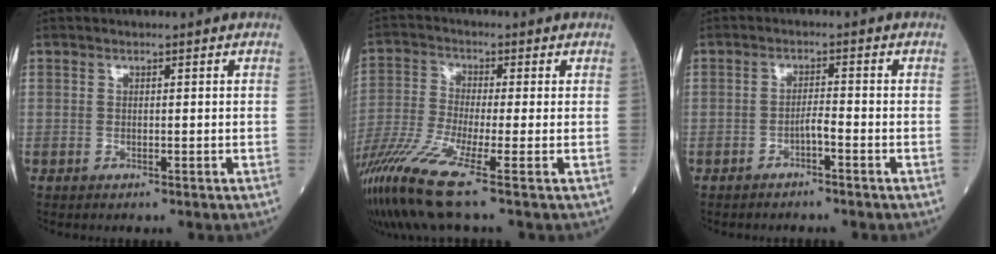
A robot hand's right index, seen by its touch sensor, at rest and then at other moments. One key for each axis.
{"total": 13.0, "fx": -8.2, "fy": -0.4, "fz": 10.0, "tx": -0.210, "ty": -0.040, "tz": -0.158}
{"total": 1.8, "fx": -1.2, "fy": 0.0, "fz": 1.4, "tx": -0.022, "ty": 0.002, "tz": -0.024}